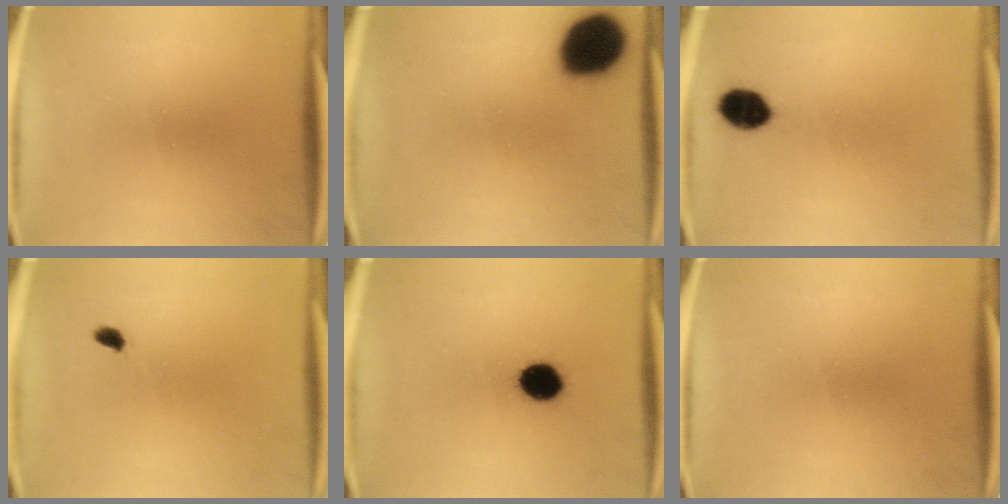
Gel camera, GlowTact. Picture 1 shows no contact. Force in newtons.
{"total": 16.5}
{"total": 6.5}
{"total": 1.4}
{"total": 8.2}
{"total": 0.0}